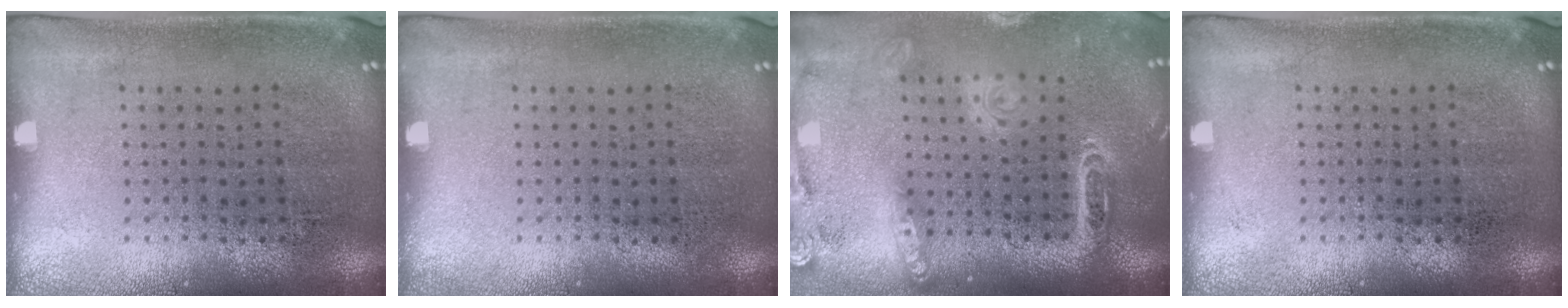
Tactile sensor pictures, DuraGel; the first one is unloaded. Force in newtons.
{"total": 0.0}
{"total": 2.3, "press": 1.9, "slide": 1.3}
{"total": 0.0}